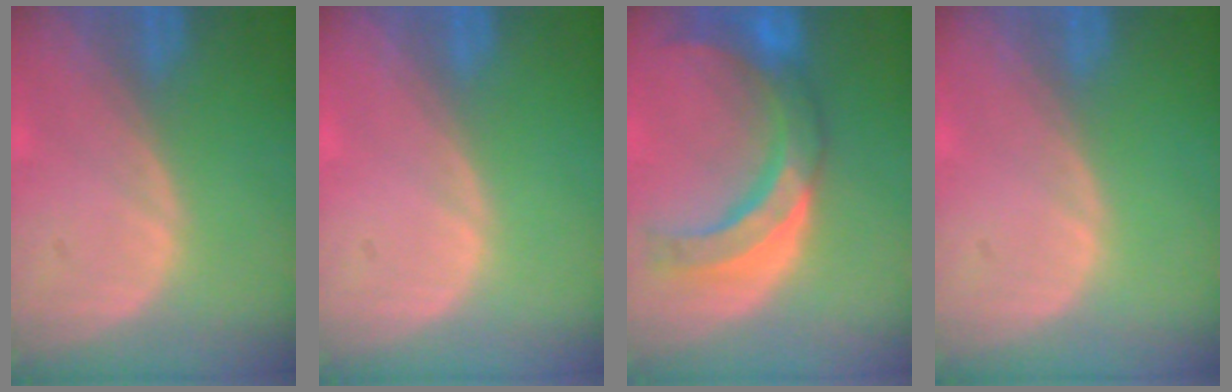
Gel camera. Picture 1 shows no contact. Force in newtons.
{"total": 0.0}
{"total": 9.5, "press": 9.2, "slide": 2.5}
{"total": 0.0}